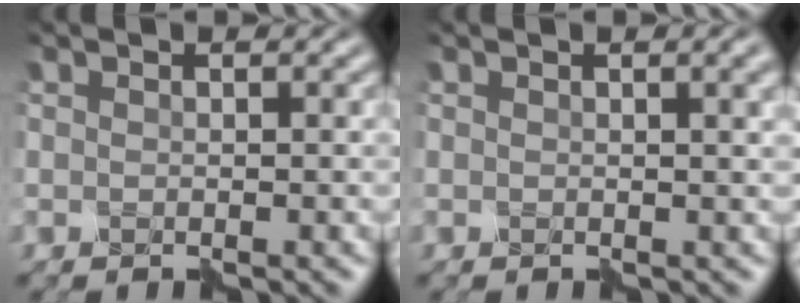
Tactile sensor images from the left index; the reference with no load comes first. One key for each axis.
{"total": 2.3, "fx": 0.8, "fy": 0.7, "fz": 2.0, "tx": -0.018, "ty": 0.005, "tz": 0.007}